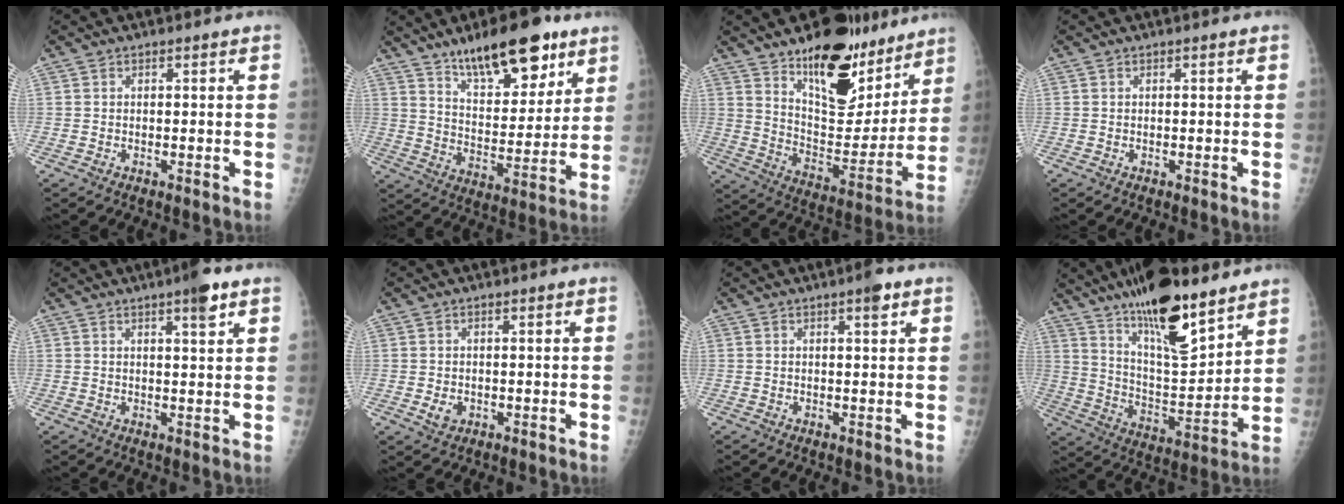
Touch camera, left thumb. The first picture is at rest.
{"total": 17.6, "force": [11.6, 6.7, 11.5], "torque": [-0.132, -0.064, 0.191]}
{"total": 21.8, "force": [14.9, 9.9, 12.5], "torque": [-0.130, -0.099, 0.237]}
{"total": 0.0}
{"total": 4.5, "force": [2.7, 0.7, 3.5], "torque": [-0.046, -0.011, 0.037]}
{"total": 2.3, "force": [-0.3, 1.8, 1.3], "torque": [-0.017, -0.002, 0.001]}
{"total": 2.4, "force": [1.4, 0.6, 1.9], "torque": [-0.023, -0.004, 0.017]}
{"total": 20.5, "force": [14.2, 6.1, 13.5], "torque": [-0.201, -0.078, 0.246]}